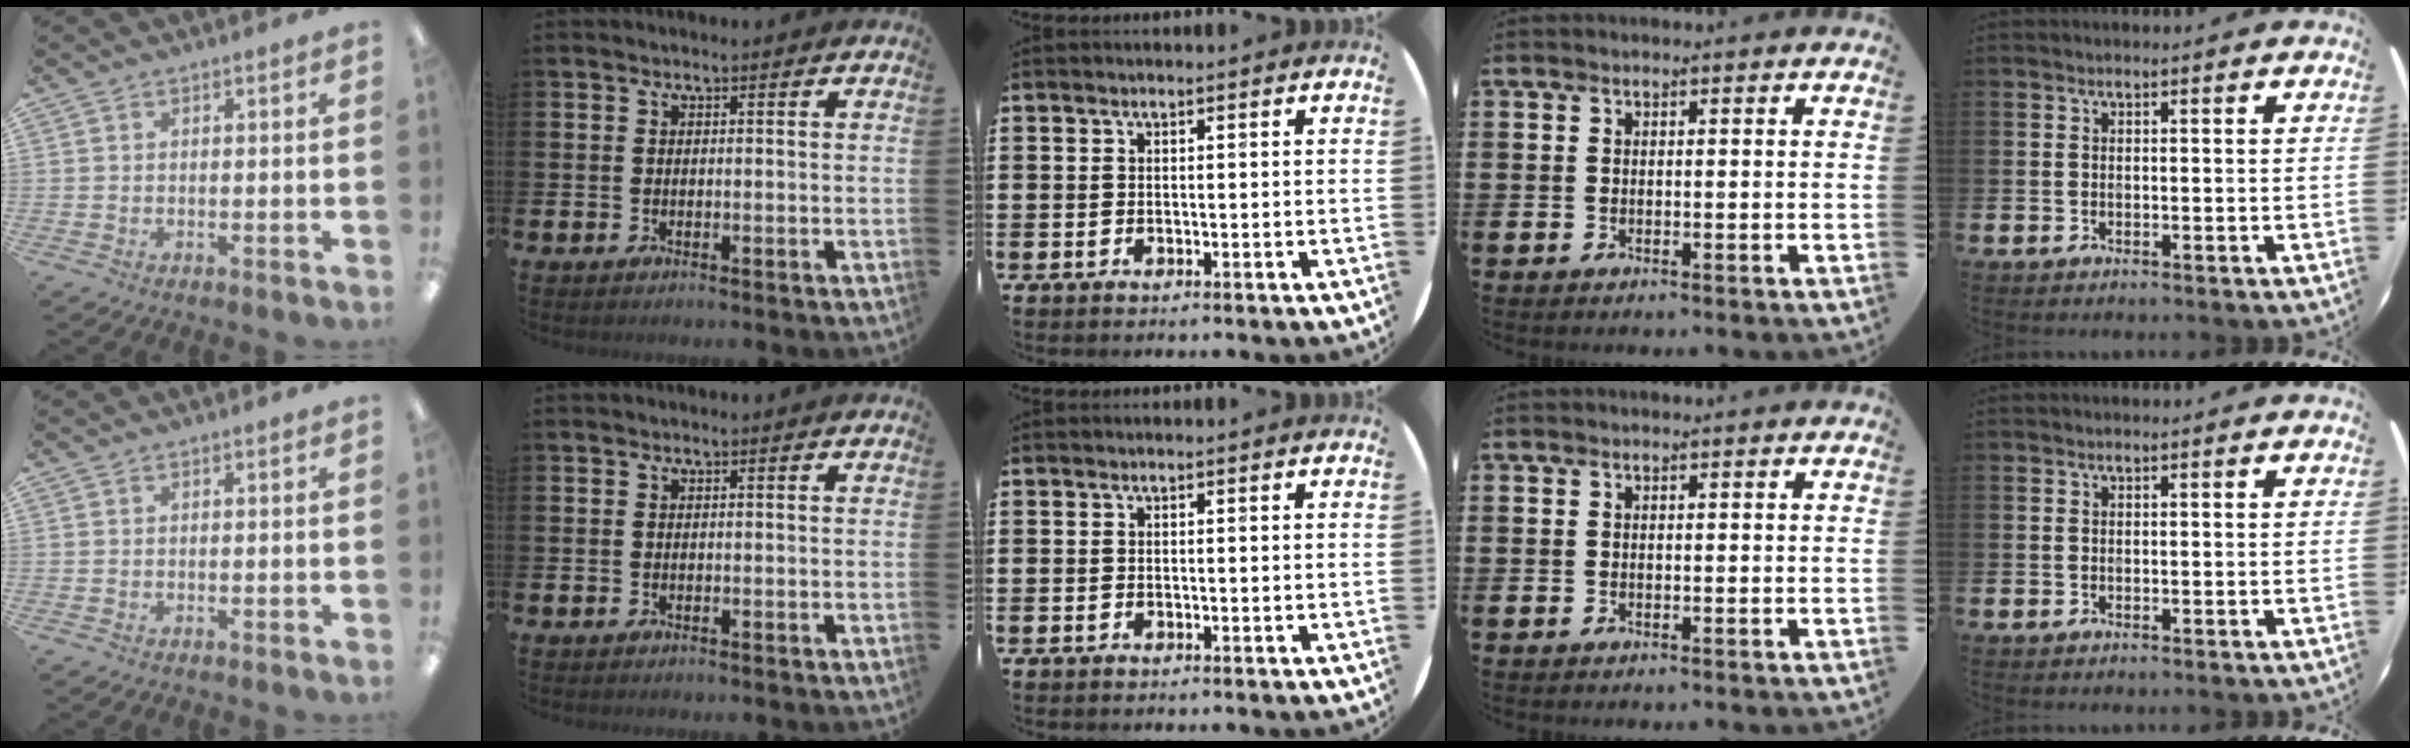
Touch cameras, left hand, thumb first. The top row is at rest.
{}